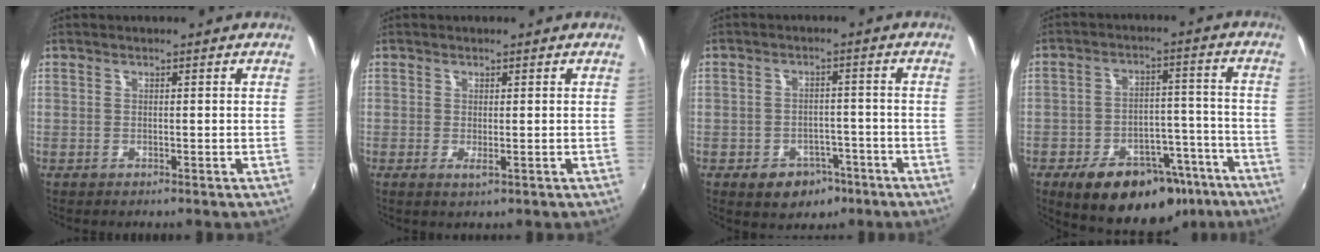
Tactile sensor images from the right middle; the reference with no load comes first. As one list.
[{"total": 1.3, "force": [-0.2, 0.2, 1.3], "torque": [-0.024, -0.006, -0.003]}, {"total": 6.6, "force": [-3.8, 4.9, 2.4], "torque": [-0.055, 0.012, -0.037]}, {"total": 18.7, "force": [-12.2, 10.3, 9.8], "torque": [-0.167, 0.020, -0.152]}]